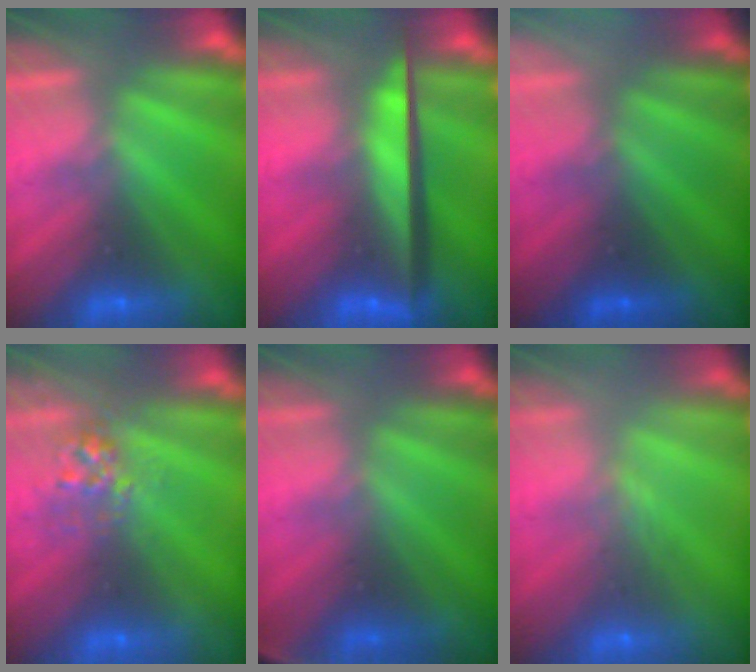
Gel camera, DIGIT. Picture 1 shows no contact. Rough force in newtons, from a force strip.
{"total": 7.8}
{"total": 2.6}
{"total": 2.9}
{"total": 2.8}
{"total": 2.4}